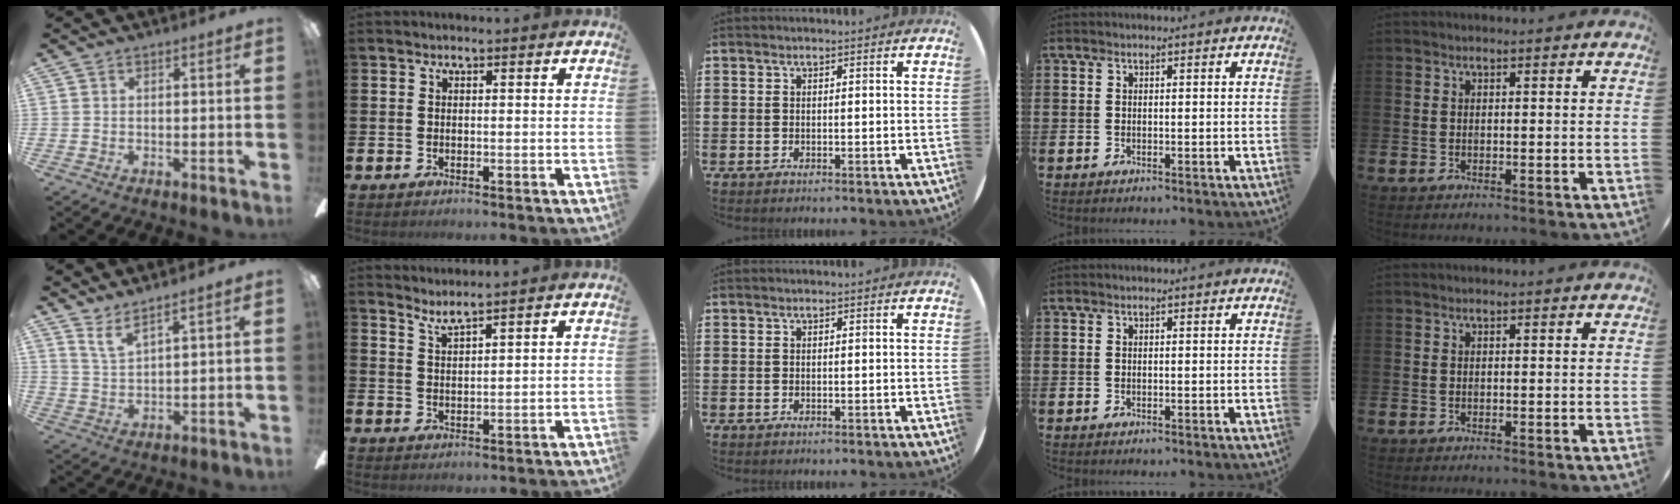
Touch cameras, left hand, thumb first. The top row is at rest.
{"thumb": {"total": 5.2, "force": [4.3, 0.4, 2.8], "torque": [-0.065, -0.020, 0.076]}, "index": {"total": 2.8, "force": [2.7, -0.5, 0.2], "torque": [-0.017, -0.013, 0.051]}}